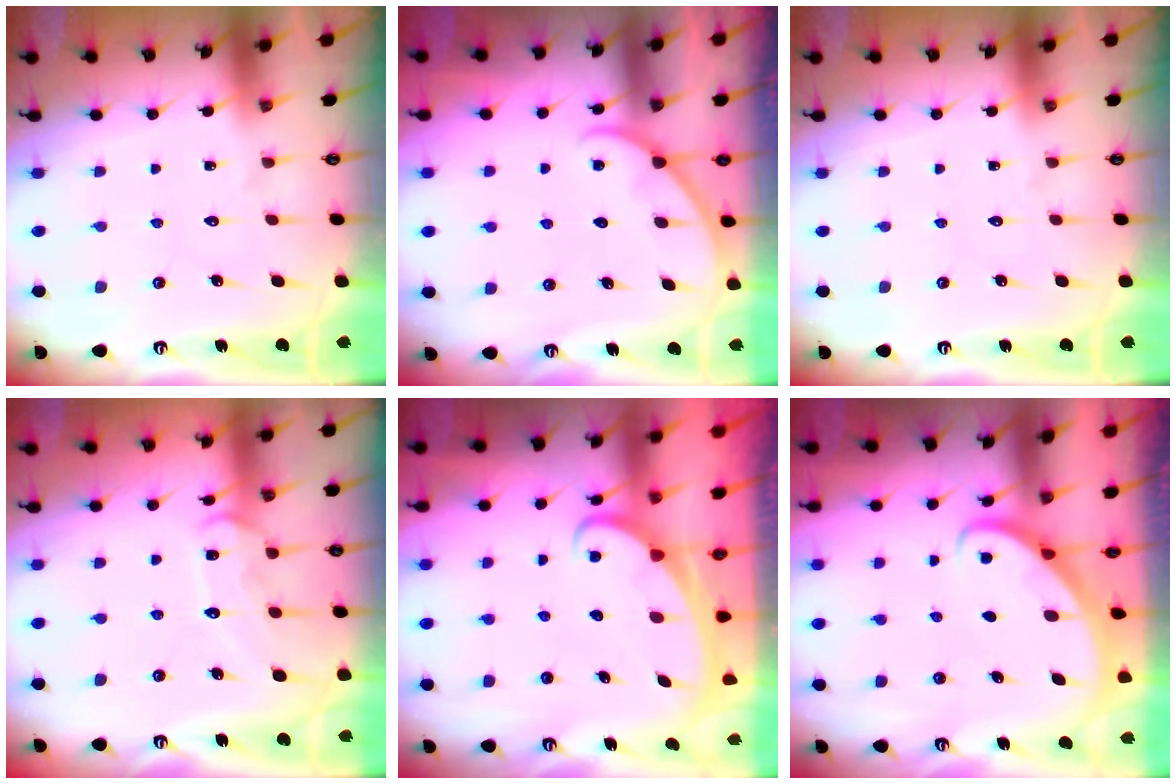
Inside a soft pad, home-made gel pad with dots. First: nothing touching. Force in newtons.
{"total": 2.9, "press": 2.9, "slide": 0.4}
{"total": 0.0}
{"total": 12.5, "press": 12.5, "slide": 0.9}
{"total": 2.4, "press": 2.3, "slide": 0.3}
{"total": 2.9, "press": 2.9, "slide": 0.2}